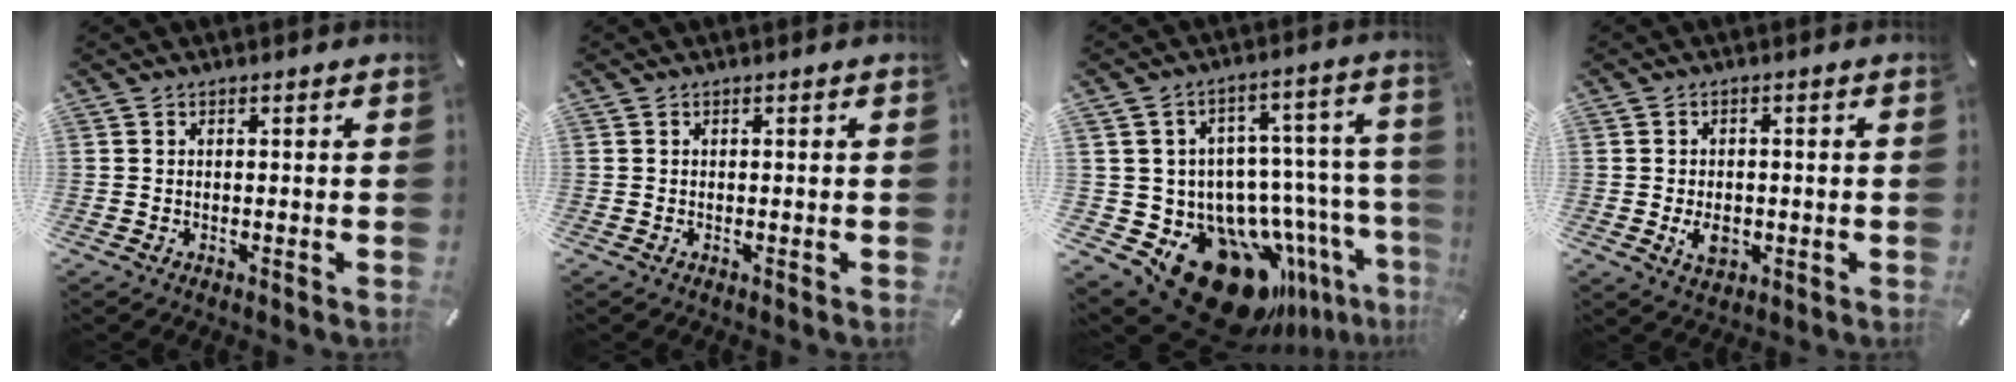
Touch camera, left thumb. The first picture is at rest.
{"total": 0.0}
{"total": 26.6, "force": [-15.4, 15.7, 14.9], "torque": [-0.172, 0.055, -0.203]}
{"total": 4.7, "force": [-1.0, 3.3, 3.2], "torque": [-0.060, -0.002, -0.020]}